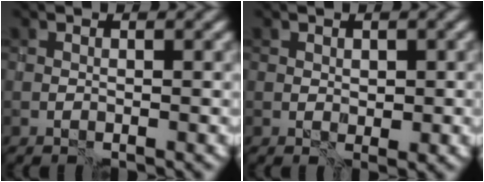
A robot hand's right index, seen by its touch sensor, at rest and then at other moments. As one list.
[{"total": 0.0}]